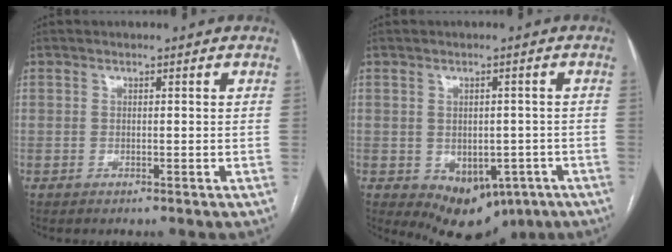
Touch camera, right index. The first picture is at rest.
{"total": 9.0, "force": [-4.0, 6.3, 5.0], "torque": [-0.055, 0.005, -0.040]}